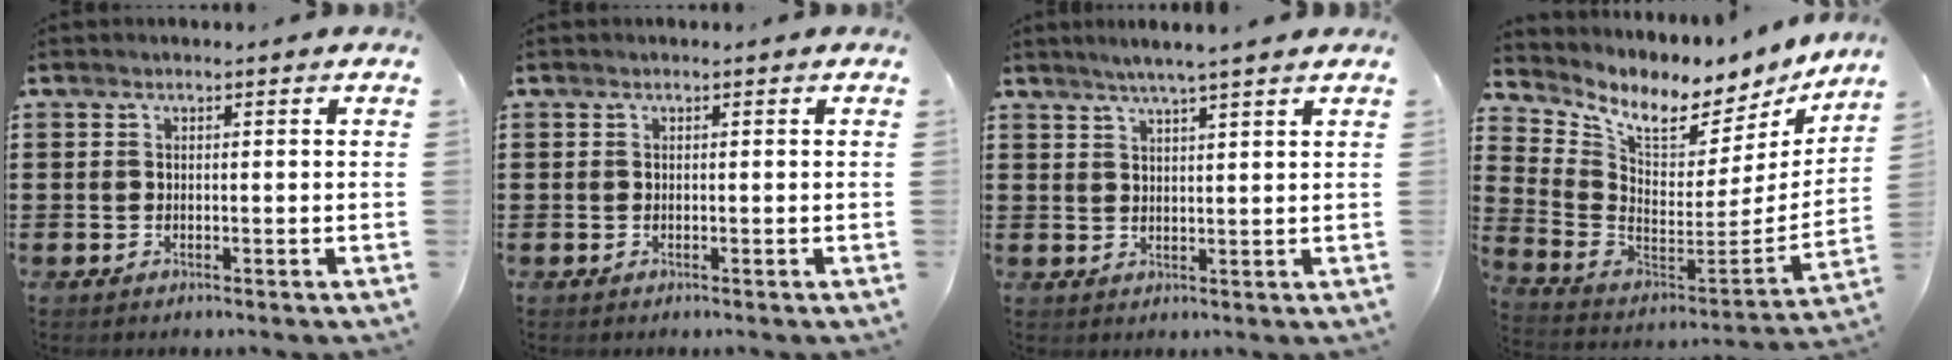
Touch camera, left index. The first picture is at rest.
{"total": 0.0}
{"total": 3.3, "force": [2.8, -0.5, 1.6], "torque": [-0.039, -0.007, 0.048]}
{"total": 6.9, "force": [5.6, 2.5, 3.2], "torque": [-0.082, -0.056, 0.091]}